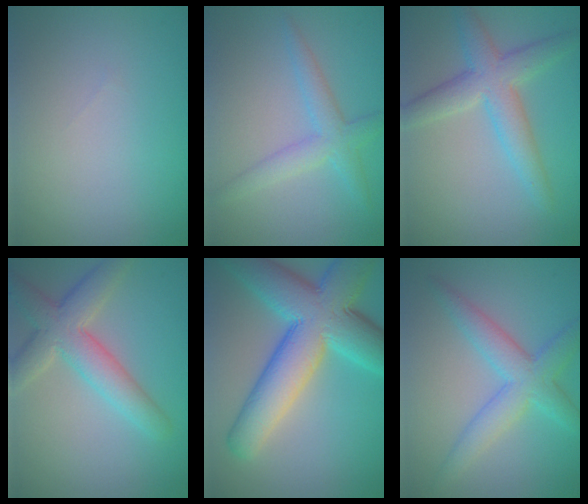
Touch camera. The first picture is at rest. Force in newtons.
{"total": 3.0, "press": 3.0, "slide": 0.0}
{"total": 4.7, "press": 4.7, "slide": 0.1}
{"total": 5.3, "press": 5.3, "slide": 0.4}
{"total": 11.6, "press": 11.6, "slide": 0.4}
{"total": 4.6, "press": 4.6, "slide": 0.1}